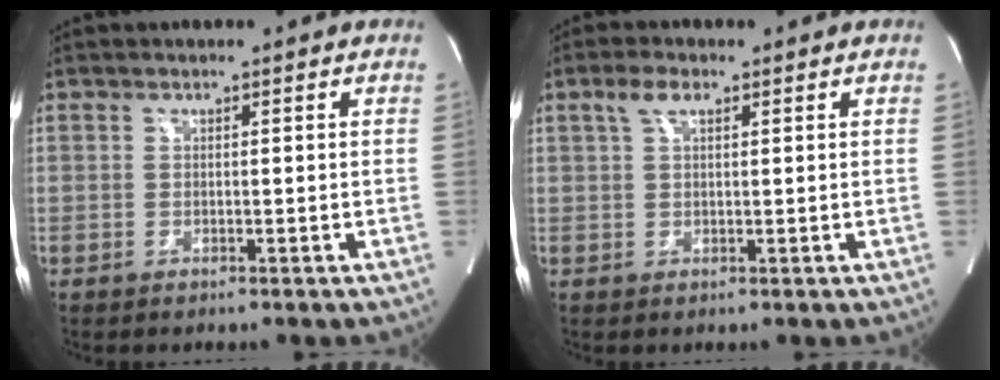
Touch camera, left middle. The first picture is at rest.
{"total": 2.9, "force": [1.5, 1.1, 2.2], "torque": [-0.050, 0.014, 0.033]}